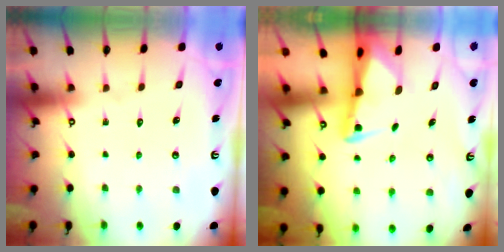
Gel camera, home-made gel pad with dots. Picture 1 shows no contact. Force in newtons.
{"total": 2.6, "press": 2.5, "slide": 0.4}